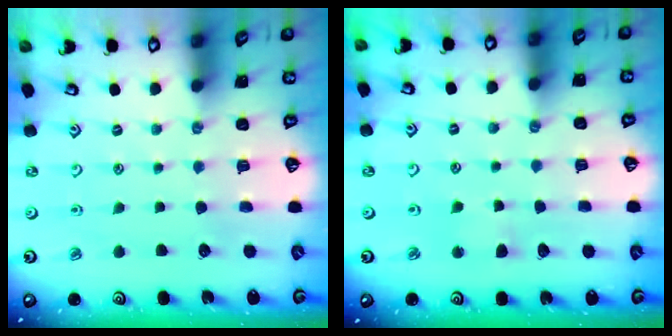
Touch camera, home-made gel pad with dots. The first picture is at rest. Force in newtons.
{"total": 2.4, "press": 2.4, "slide": 0.5}